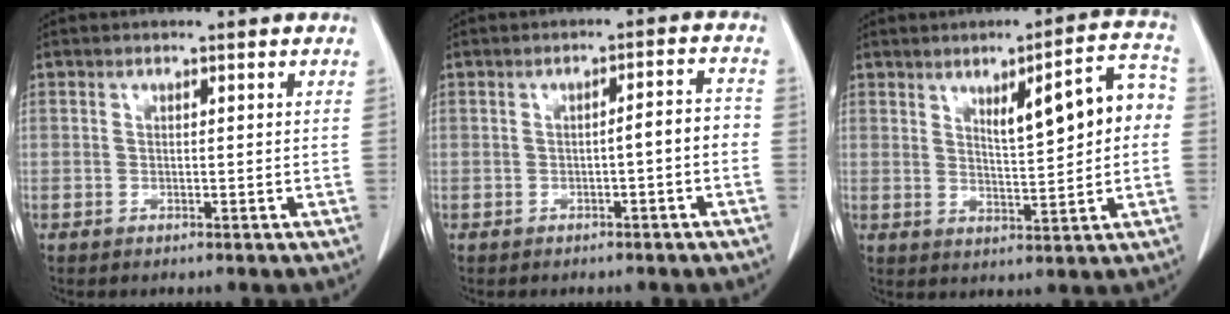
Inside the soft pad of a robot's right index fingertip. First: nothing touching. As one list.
[{"total": 3.5, "force": [-1.1, 0.4, 3.3], "torque": [-0.039, 0.013, -0.017]}, {"total": 10.1, "force": [1.7, 1.9, 9.7], "torque": [-0.134, 0.024, 0.028]}]